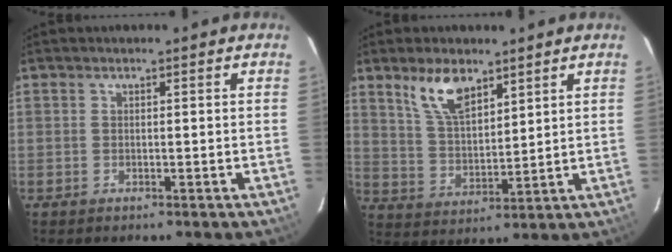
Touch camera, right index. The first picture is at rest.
{"total": 9.1, "force": [5.8, 4.0, 5.6], "torque": [-0.104, 0.007, 0.121]}